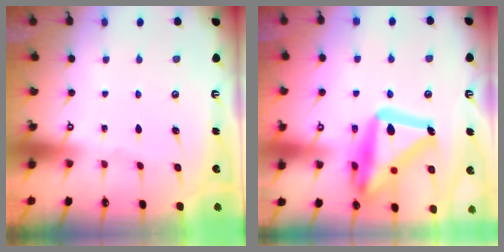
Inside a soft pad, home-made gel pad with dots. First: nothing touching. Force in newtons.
{"total": 25.0, "press": 24.9, "slide": 1.9}